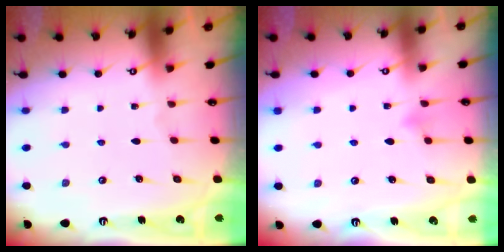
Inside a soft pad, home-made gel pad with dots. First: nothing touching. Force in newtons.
{"total": 5.1, "press": 5.1, "slide": 0.5}